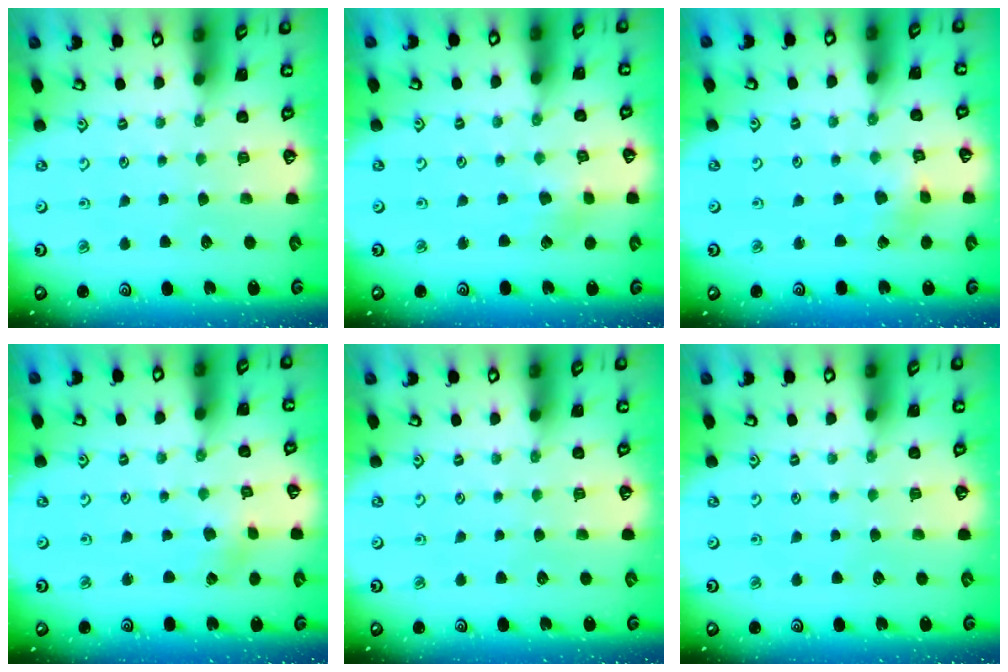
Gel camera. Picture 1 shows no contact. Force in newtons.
{"total": 2.1, "press": 2.1, "slide": 0.3}
{"total": 2.2, "press": 2.2, "slide": 0.2}
{"total": 0.0}
{"total": 0.0}
{"total": 0.0}